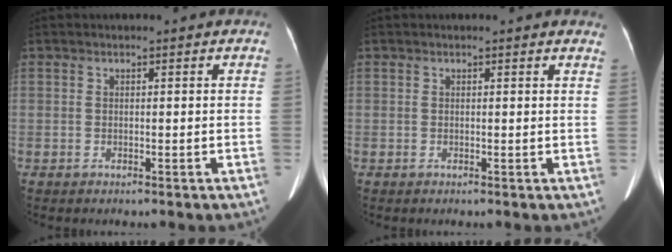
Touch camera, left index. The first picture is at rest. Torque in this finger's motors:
{"motor_torque": [-0.12, -0.20, 0.01, 0.01]}